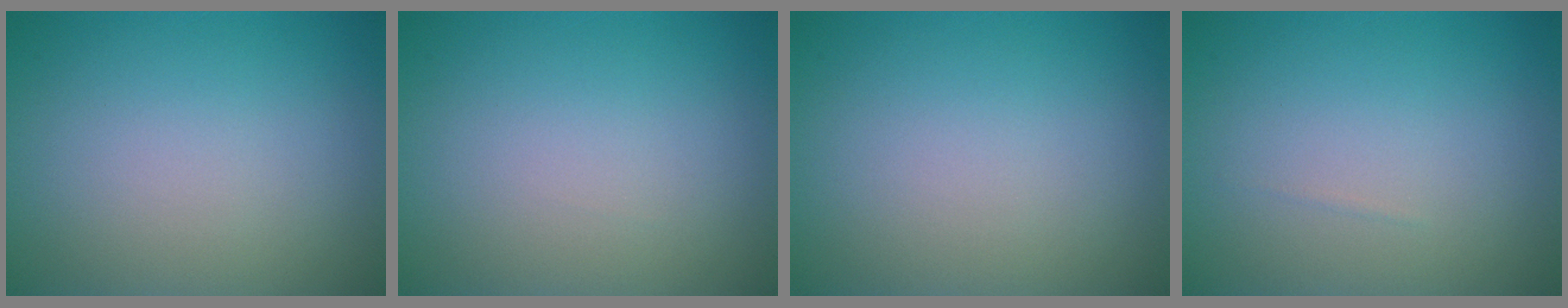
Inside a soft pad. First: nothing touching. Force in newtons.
{"total": 0.0}
{"total": 0.0}
{"total": 0.0}